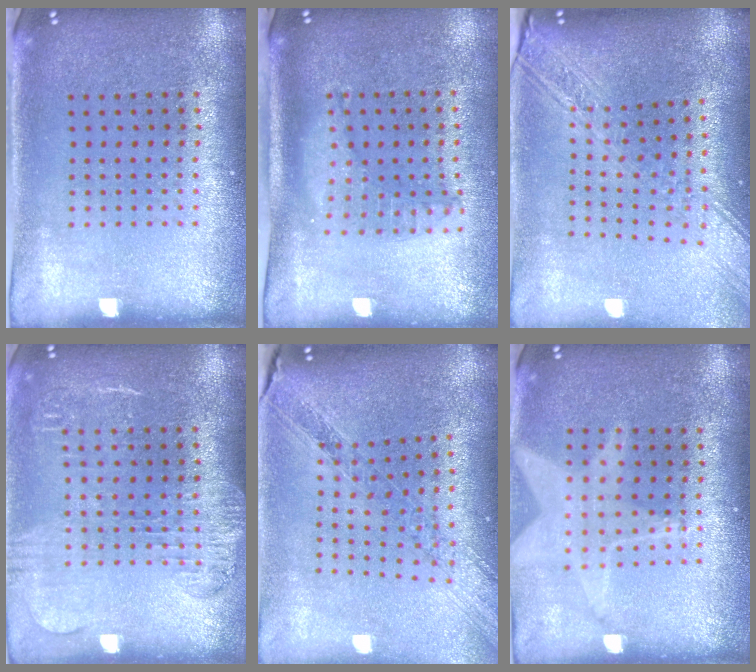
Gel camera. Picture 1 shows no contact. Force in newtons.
{"total": 1.2, "press": 1.2, "slide": 0.2}
{"total": 2.7, "press": 2.1, "slide": 1.7}
{"total": 1.7, "press": 1.5, "slide": 0.8}
{"total": 1.3, "press": 1.3, "slide": 0.4}
{"total": 1.3, "press": 1.3, "slide": 0.1}